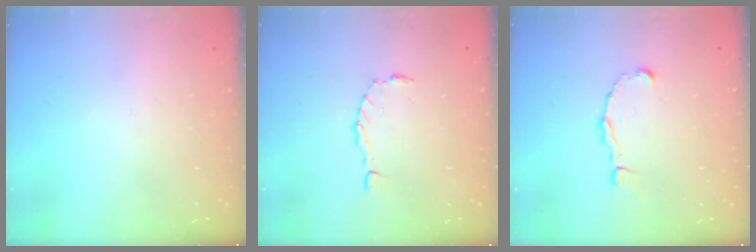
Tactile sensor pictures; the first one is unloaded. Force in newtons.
{"total": 1.5, "press": 1.4, "slide": 0.3}
{"total": 2.5, "press": 2.5, "slide": 0.2}